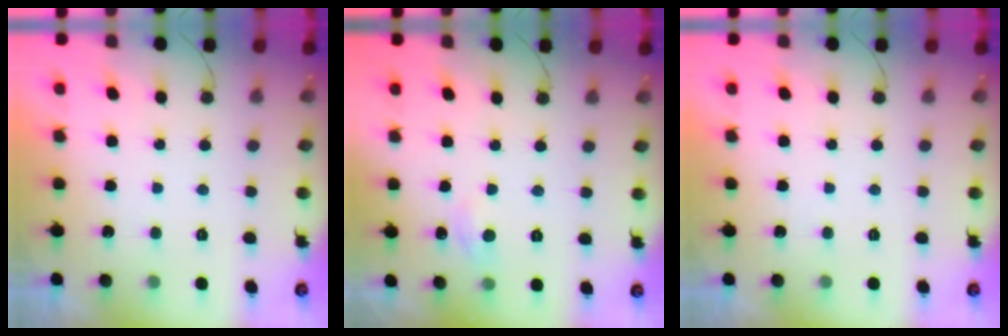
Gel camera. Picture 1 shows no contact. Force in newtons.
{"total": 5.5, "press": 5.5, "slide": 0.7}
{"total": 0.0}